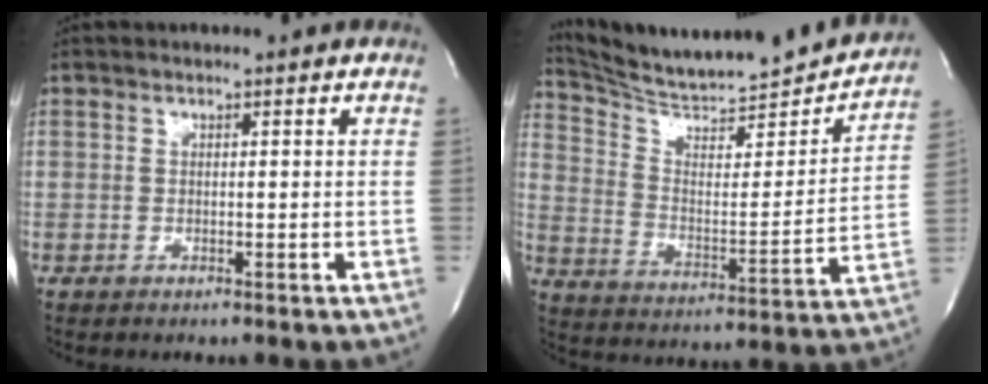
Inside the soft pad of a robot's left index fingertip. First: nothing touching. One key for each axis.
{"total": 21.8, "fx": 20.7, "fy": 1.0, "fz": 6.8, "tx": -0.114, "ty": -0.059, "tz": 0.300}